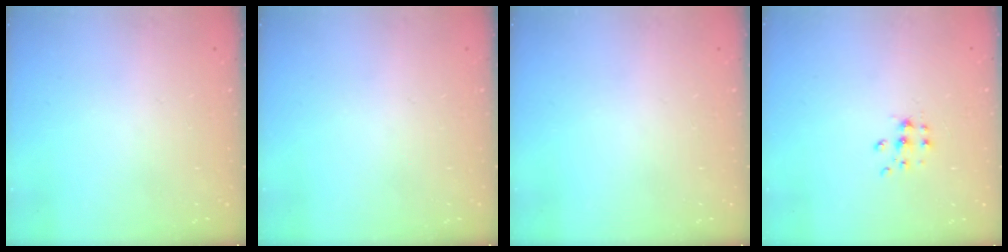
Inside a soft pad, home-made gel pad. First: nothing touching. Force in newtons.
{"total": 0.0}
{"total": 0.0}
{"total": 7.1, "press": 7.1, "slide": 0.6}